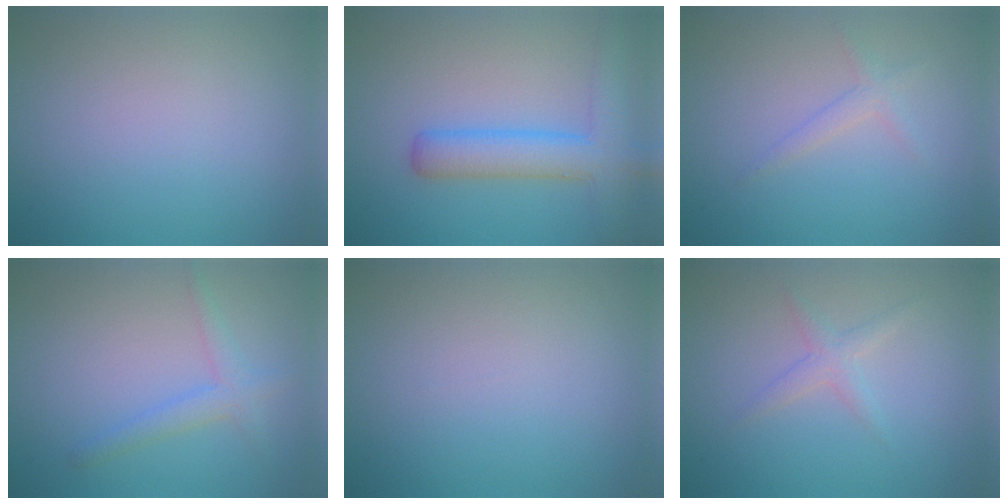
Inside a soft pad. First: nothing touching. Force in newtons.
{"total": 5.0, "press": 5.0, "slide": 0.3}
{"total": 1.3, "press": 1.3, "slide": 0.1}
{"total": 2.2, "press": 2.2, "slide": 0.1}
{"total": 0.0}
{"total": 1.5, "press": 1.5, "slide": 0.1}